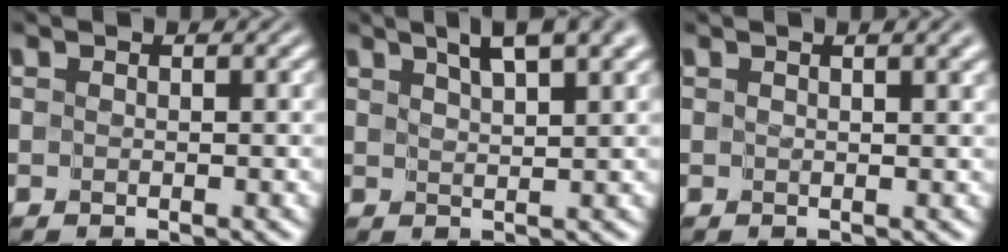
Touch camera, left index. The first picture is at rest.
{"total": 6.4, "force": [4.4, 1.6, 4.3], "torque": [-0.050, 0.021, 0.049]}
{"total": 5.1, "force": [2.7, 2.1, 3.8], "torque": [-0.026, 0.022, 0.012]}